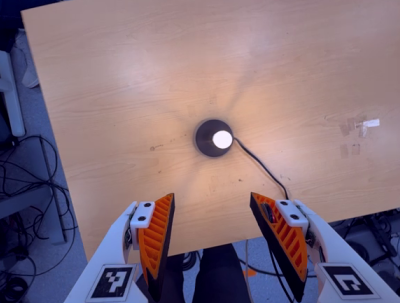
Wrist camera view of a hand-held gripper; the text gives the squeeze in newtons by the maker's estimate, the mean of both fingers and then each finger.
{"total": 0.0}